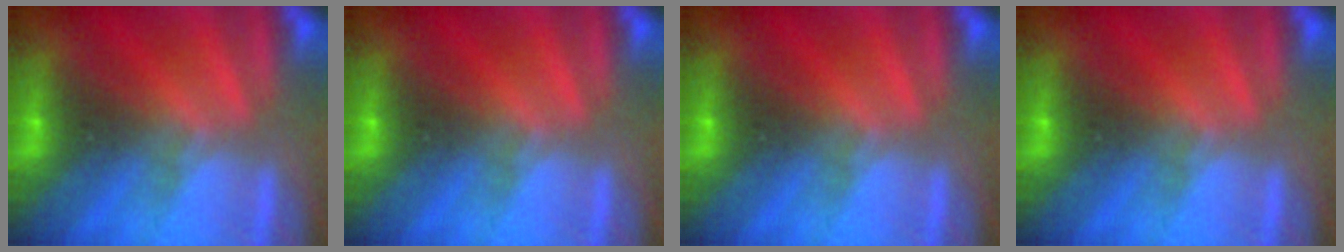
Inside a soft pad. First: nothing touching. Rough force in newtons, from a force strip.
{"total": 0.0}
{"total": 0.0}
{"total": 0.0}